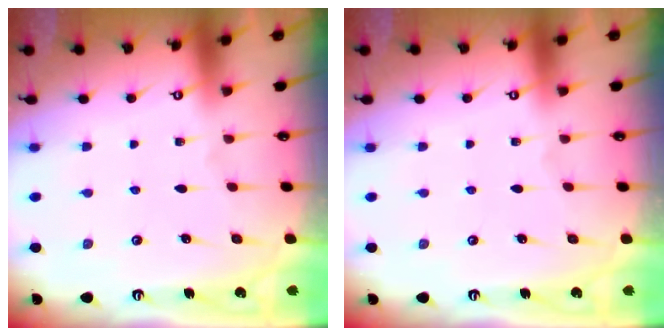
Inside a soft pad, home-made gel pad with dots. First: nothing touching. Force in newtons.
{"total": 0.0}